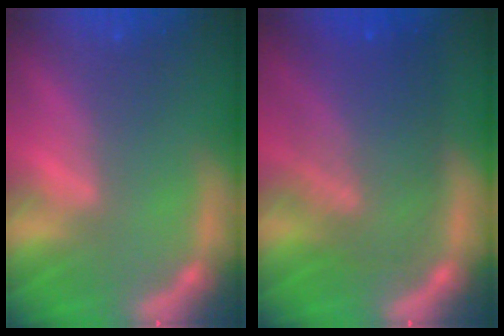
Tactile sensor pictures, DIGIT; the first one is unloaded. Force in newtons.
{"total": 9.1}